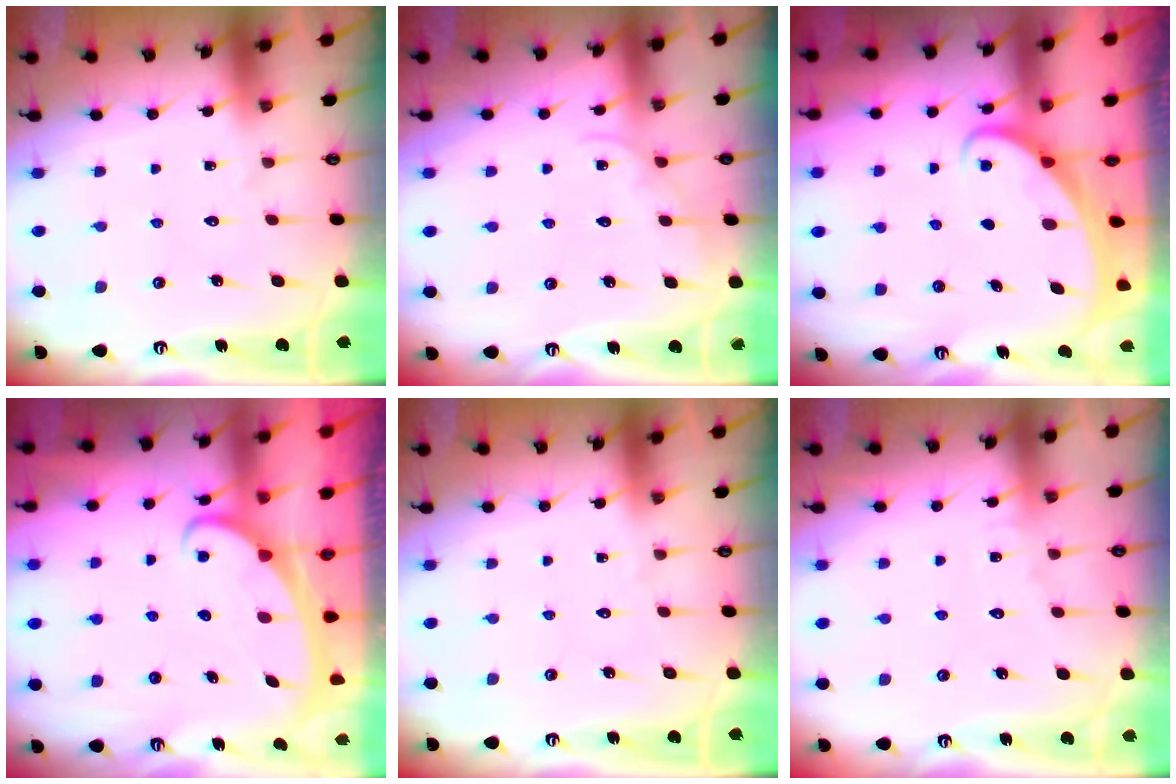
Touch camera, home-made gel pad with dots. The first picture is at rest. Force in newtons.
{"total": 2.1, "press": 2.1, "slide": 0.3}
{"total": 1.9, "press": 1.9, "slide": 0.2}
{"total": 2.3, "press": 2.2, "slide": 0.3}
{"total": 0.0}
{"total": 4.0, "press": 4.0, "slide": 0.4}